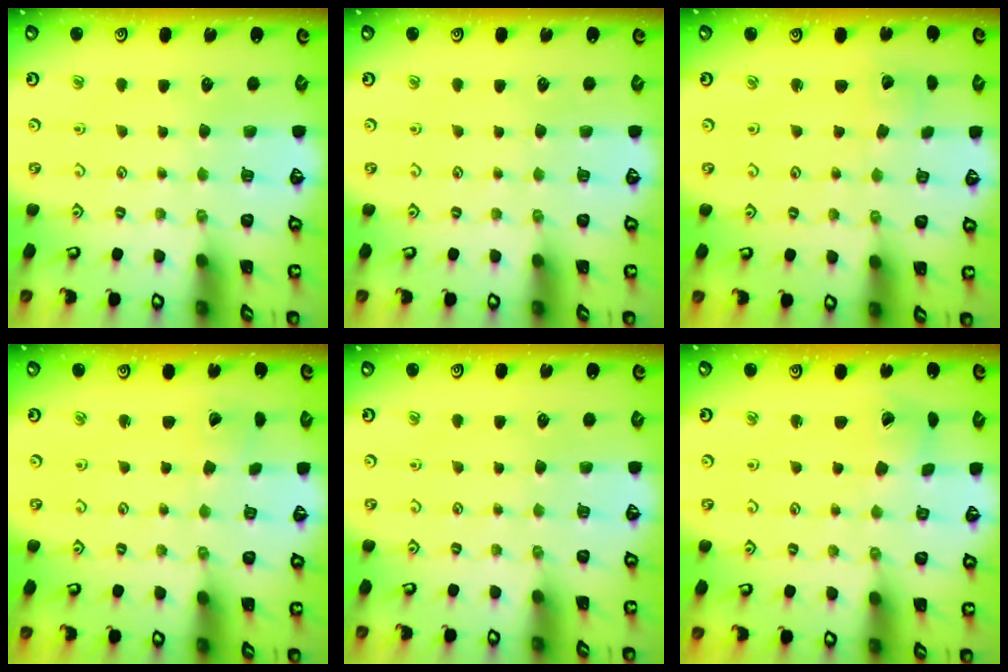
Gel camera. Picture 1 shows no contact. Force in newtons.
{"total": 0.0}
{"total": 2.0, "press": 2.0, "slide": 0.1}
{"total": 0.0}
{"total": 0.0}
{"total": 2.8, "press": 2.7, "slide": 0.4}